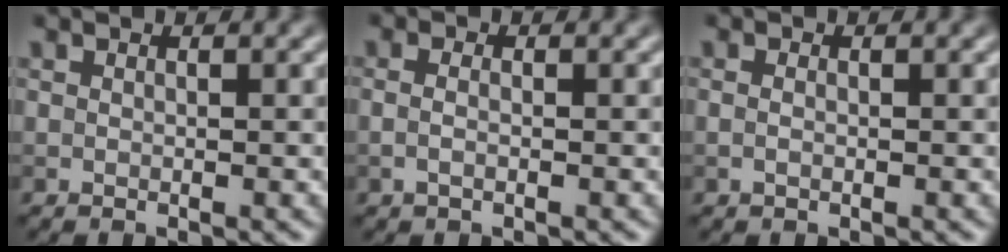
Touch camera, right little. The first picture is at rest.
{"total": 1.0, "force": [-0.3, 0.4, 0.9], "torque": [-0.021, -0.003, -0.009]}
{"total": 0.6, "force": [-0.2, 0.3, 0.4], "torque": [-0.012, -0.001, -0.003]}